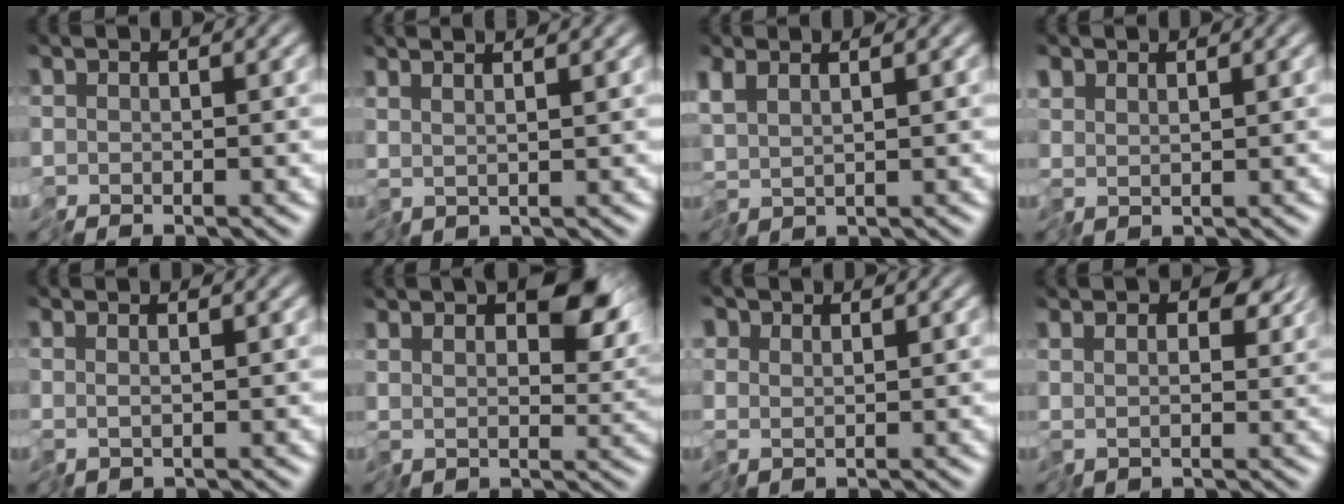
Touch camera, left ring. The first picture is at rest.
{"total": 2.4, "force": [2.0, -0.5, 1.1], "torque": [-0.023, 0.011, 0.036]}
{"total": 1.7, "force": [1.1, 0.2, 1.2], "torque": [-0.034, 0.003, 0.026]}
{"total": 1.1, "force": [1.1, 0.1, 0.0], "torque": [-0.001, 0.002, 0.022]}
{"total": 0.5, "force": [0.2, -0.5, 0.2], "torque": [-0.005, 0.001, 0.008]}
{"total": 6.9, "force": [3.1, 3.2, 5.3], "torque": [-0.084, 0.006, 0.054]}
{"total": 1.1, "force": [0.9, 0.6, 0.0], "torque": [0.002, 0.002, 0.017]}
{"total": 4.8, "force": [2.3, 2.7, 3.2], "torque": [-0.052, 0.008, 0.041]}